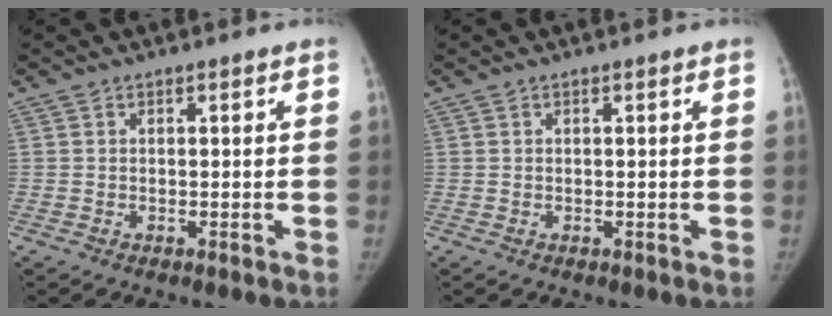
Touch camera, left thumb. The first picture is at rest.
{"total": 0.0}